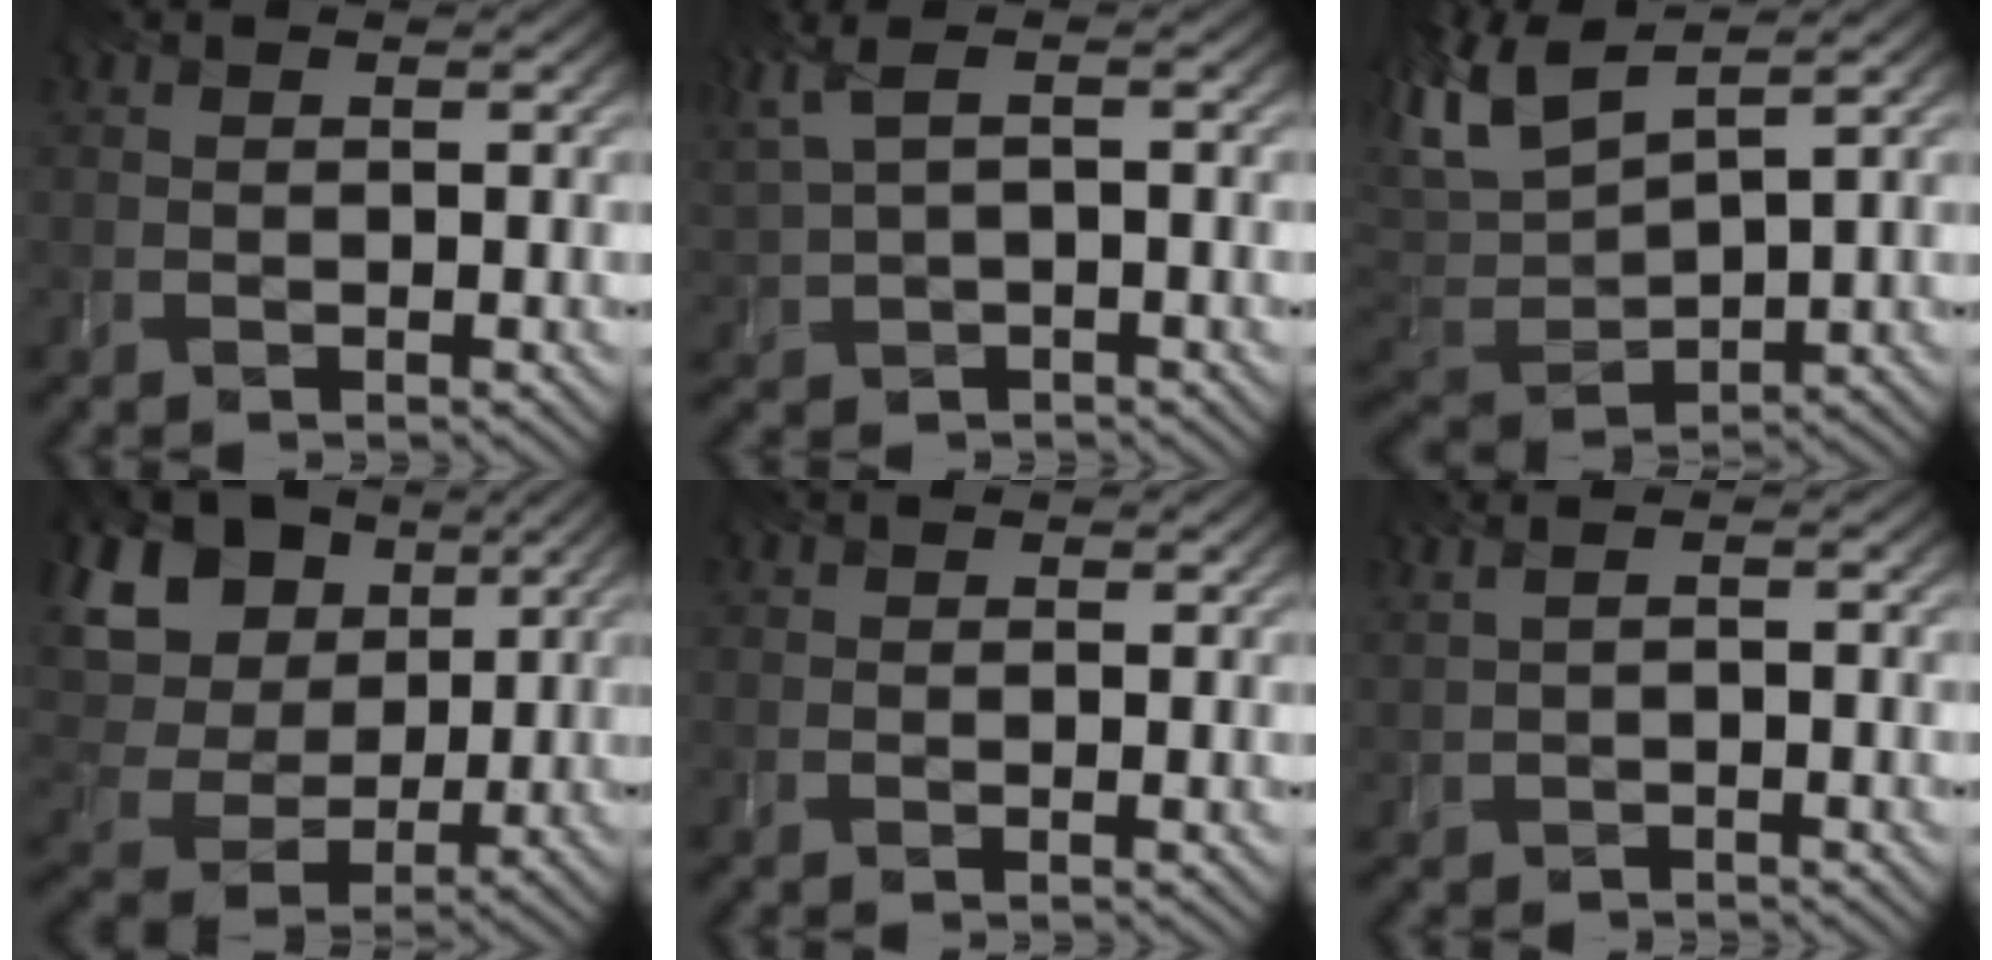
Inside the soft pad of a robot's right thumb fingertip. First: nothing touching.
{"total": 4.2, "force": [1.9, 1.8, 3.2], "torque": [-0.103, 0.009, 0.059]}
{"total": 7.6, "force": [3.2, 3.2, 6.1], "torque": [-0.158, 0.009, 0.076]}
{"total": 13.7, "force": [5.2, 11.0, 6.2], "torque": [-0.195, 0.044, 0.120]}
{"total": 0.6, "force": [0.5, 0.0, -0.3], "torque": [0.005, 0.003, 0.016]}
{"total": 1.4, "force": [0.7, 0.5, 1.0], "torque": [-0.023, 0.008, 0.014]}